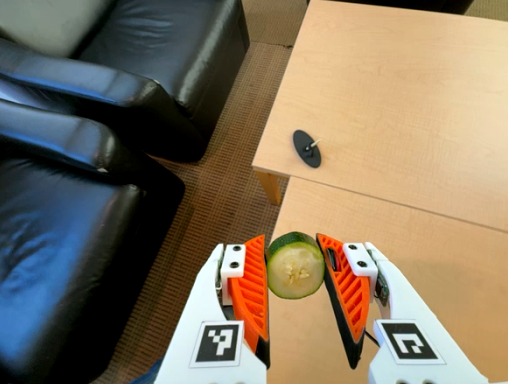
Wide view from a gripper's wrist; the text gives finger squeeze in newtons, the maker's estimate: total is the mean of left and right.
{"total": 11.4, "left": 10.6, "right": 12.2}